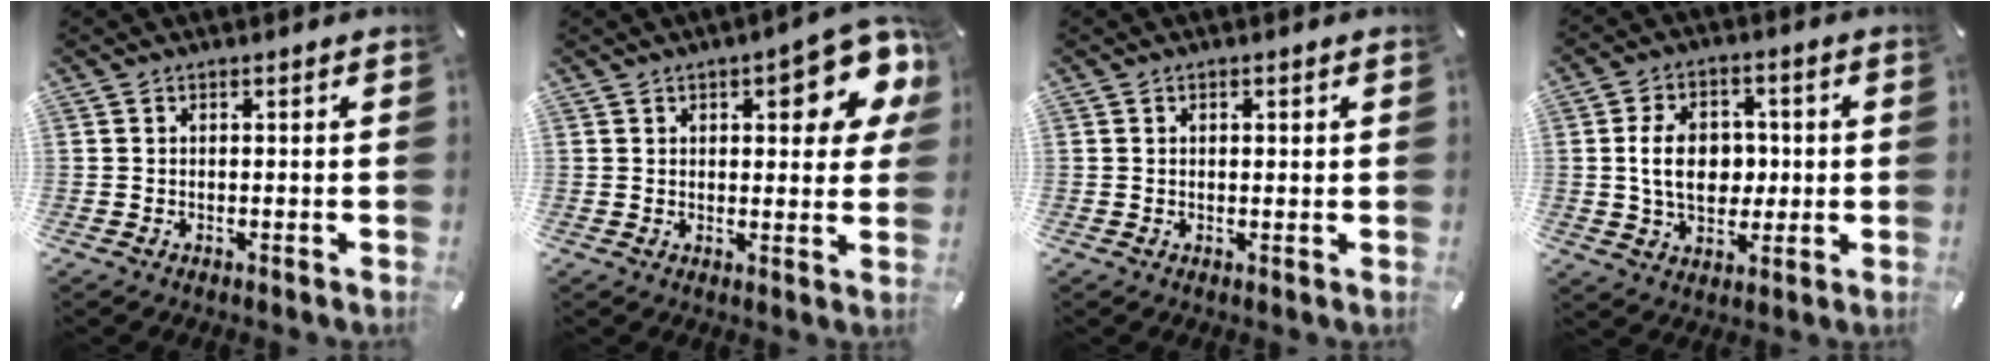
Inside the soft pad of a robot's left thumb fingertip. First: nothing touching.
{"total": 11.9, "force": [5.4, 5.0, 9.4], "torque": [-0.108, -0.027, 0.086]}
{"total": 0.9, "force": [0.3, 0.5, 0.7], "torque": [-0.015, 0.003, 0.005]}
{"total": 11.0, "force": [0.5, 8.0, 7.5], "torque": [-0.142, 0.008, 0.006]}